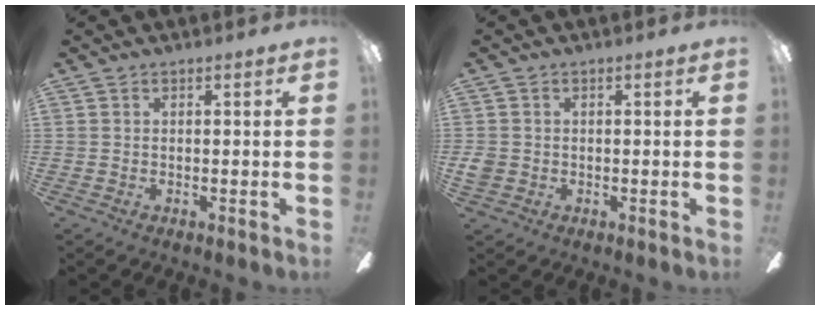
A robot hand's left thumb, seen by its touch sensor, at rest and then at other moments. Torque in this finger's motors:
{"motor_torque": [-0.10, 0.10, 0.15, -0.20, 0.00]}